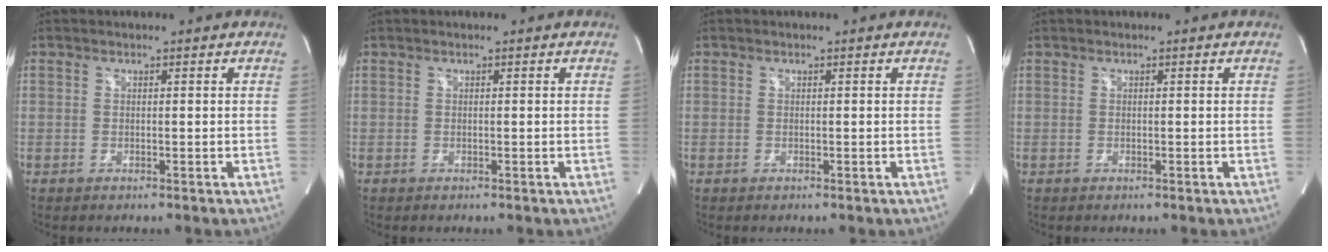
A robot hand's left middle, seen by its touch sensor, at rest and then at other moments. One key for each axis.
{"total": 0.0}
{"total": 0.0}
{"total": 0.0}